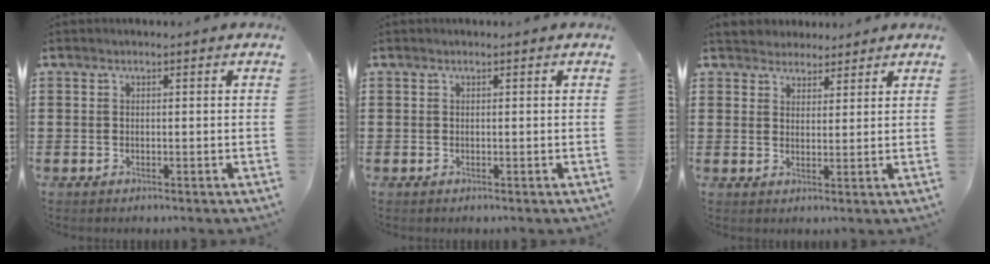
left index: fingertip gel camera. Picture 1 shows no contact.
{"total": 0.0}
{"total": 3.0, "force": [2.7, 1.3, -0.2], "torque": [-0.007, 0.003, 0.052]}